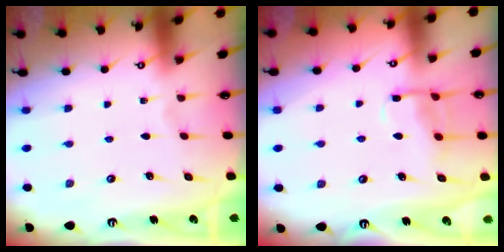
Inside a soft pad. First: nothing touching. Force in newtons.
{"total": 9.9, "press": 9.8, "slide": 0.8}